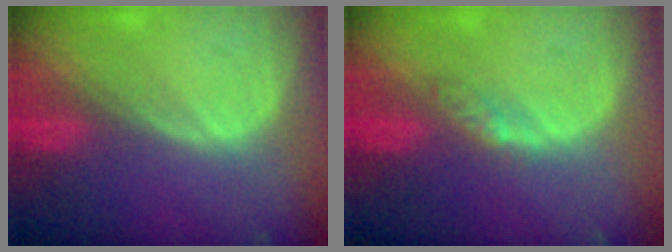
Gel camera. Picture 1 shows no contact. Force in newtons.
{"total": 2.6, "press": 2.3, "slide": 1.3}